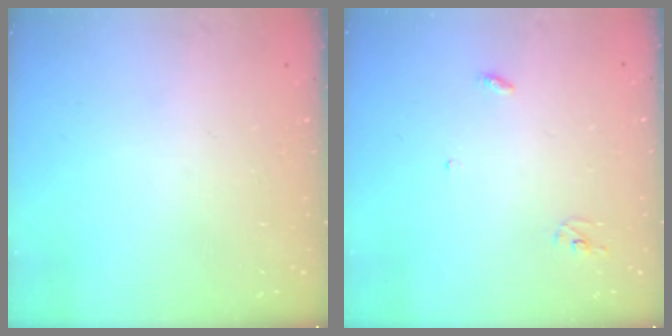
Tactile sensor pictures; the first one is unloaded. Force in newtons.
{"total": 2.8, "press": 2.8, "slide": 0.2}